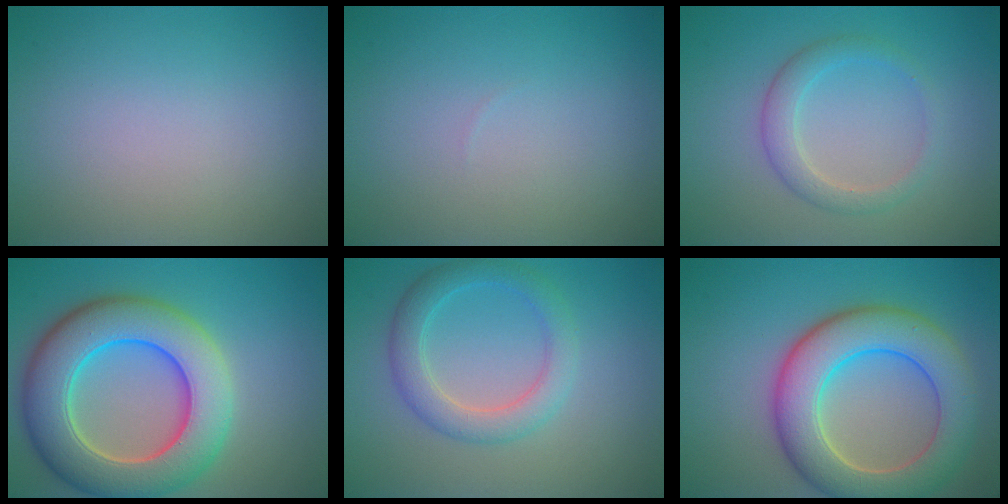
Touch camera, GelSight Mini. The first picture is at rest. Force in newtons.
{"total": 0.0}
{"total": 2.6, "press": 2.6, "slide": 0.2}
{"total": 10.5, "press": 10.5, "slide": 0.7}
{"total": 3.6, "press": 3.6, "slide": 0.1}
{"total": 8.9, "press": 8.8, "slide": 0.7}